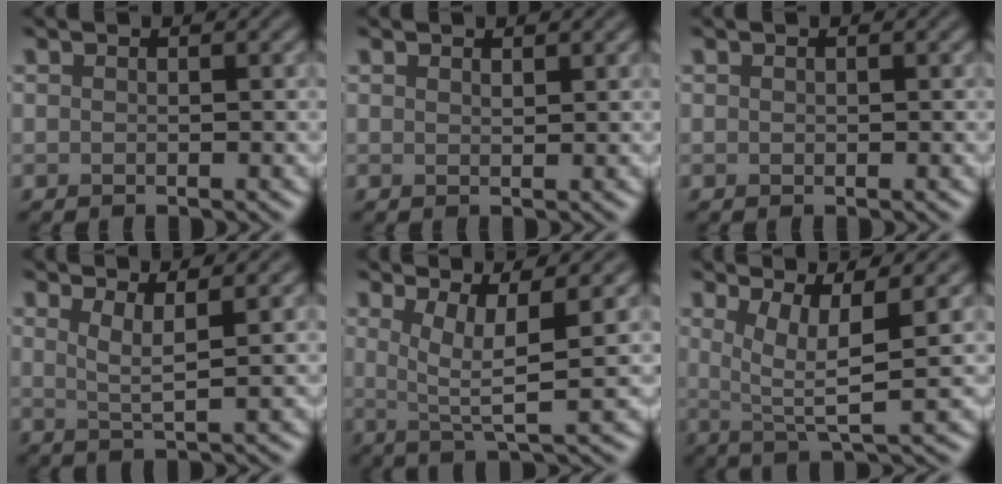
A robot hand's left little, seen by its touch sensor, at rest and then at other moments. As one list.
[{"total": 0.7, "force": [0.6, 0.2, 0.3], "torque": [-0.005, -0.001, 0.013]}, {"total": 0.0}, {"total": 2.7, "force": [1.3, 0.5, 2.3], "torque": [-0.035, -0.006, 0.025]}, {"total": 4.8, "force": [1.3, 0.9, 4.5], "torque": [-0.077, -0.005, 0.026]}, {"total": 5.2, "force": [1.5, 1.1, 4.8], "torque": [-0.081, -0.006, 0.027]}]